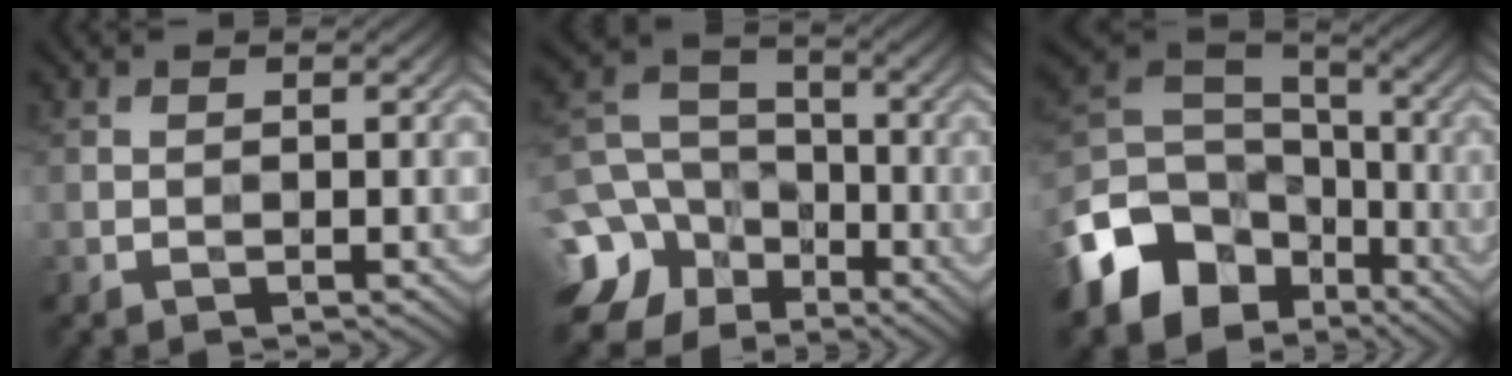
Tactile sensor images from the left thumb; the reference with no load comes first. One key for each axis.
{"total": 12.6, "fx": -5.9, "fy": 9.9, "fz": 5.0, "tx": -0.161, "ty": -0.029, "tz": -0.111}
{"total": 13.5, "fx": -6.9, "fy": 9.8, "fz": 6.1, "tx": -0.170, "ty": -0.022, "tz": -0.126}